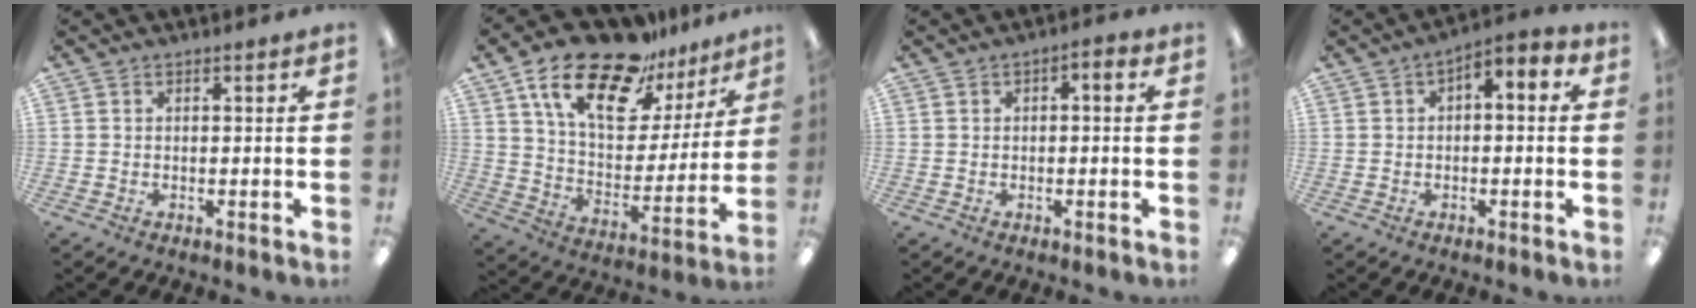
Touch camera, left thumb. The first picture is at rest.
{"total": 21.8, "force": [15.6, 9.4, 11.9], "torque": [-0.216, -0.099, 0.273]}
{"total": 1.8, "force": [-0.7, 1.0, 1.3], "torque": [-0.022, 0.007, -0.014]}
{"total": 2.9, "force": [-0.8, 2.0, 2.0], "torque": [-0.026, 0.005, -0.018]}